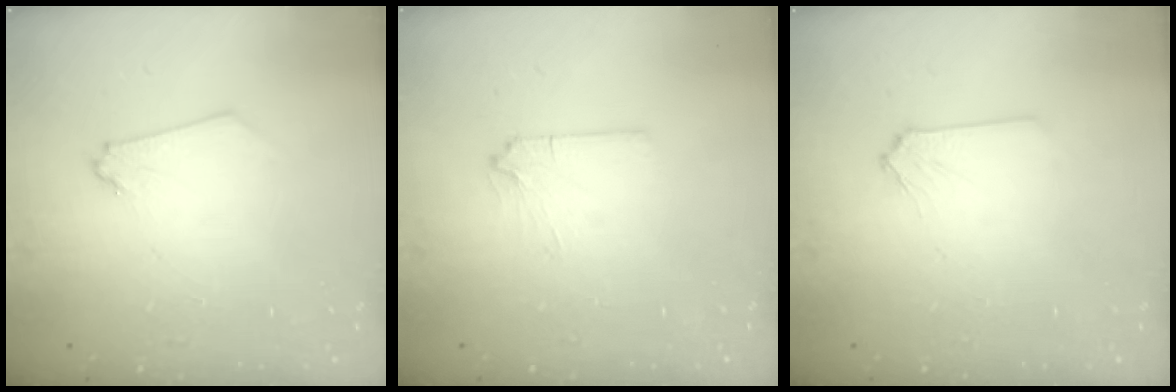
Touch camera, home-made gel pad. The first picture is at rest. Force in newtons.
{"total": 1.7, "press": 1.7, "slide": 0.4}
{"total": 0.0}